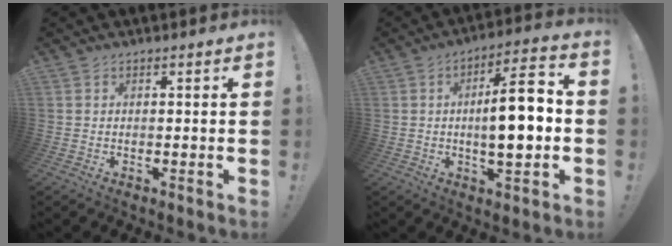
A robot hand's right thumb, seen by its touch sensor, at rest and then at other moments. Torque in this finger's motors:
{"motor_torque": [0.15, 0.46, 0.32, 0.47, 0.26]}